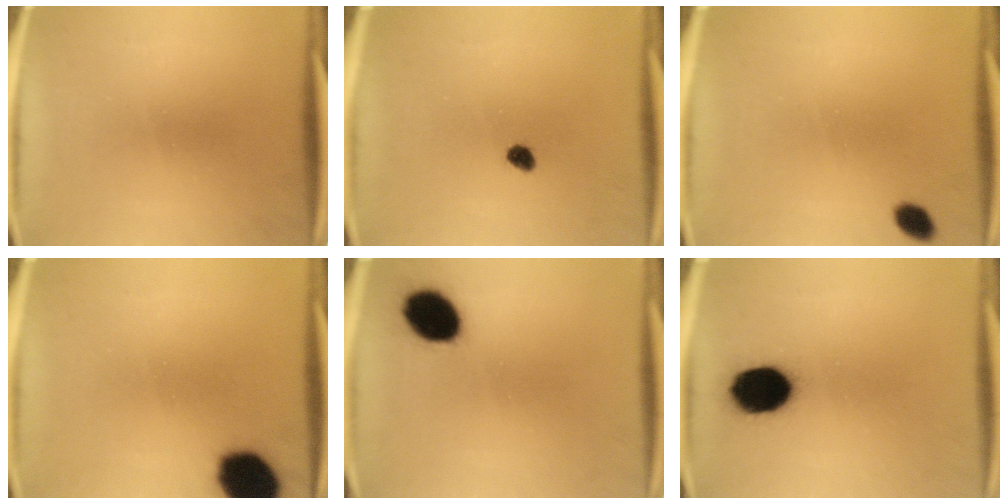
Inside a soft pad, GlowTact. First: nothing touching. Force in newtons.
{"total": 2.0}
{"total": 2.7}
{"total": 13.2}
{"total": 11.8}
{"total": 12.7}